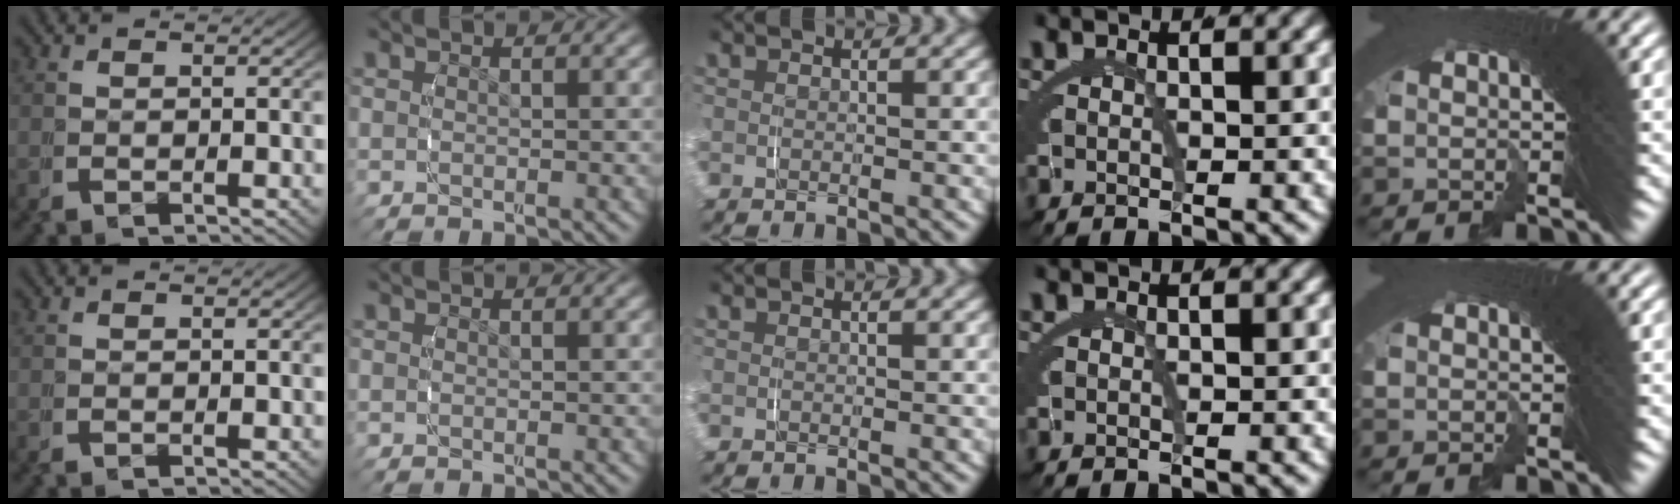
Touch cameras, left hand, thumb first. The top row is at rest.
{}